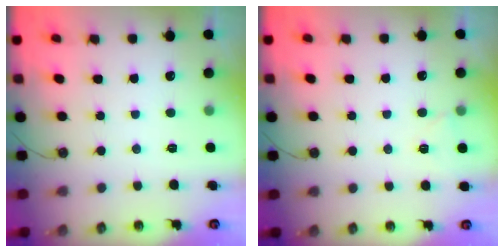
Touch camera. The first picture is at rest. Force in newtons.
{"total": 4.0, "press": 3.3, "slide": 2.3}